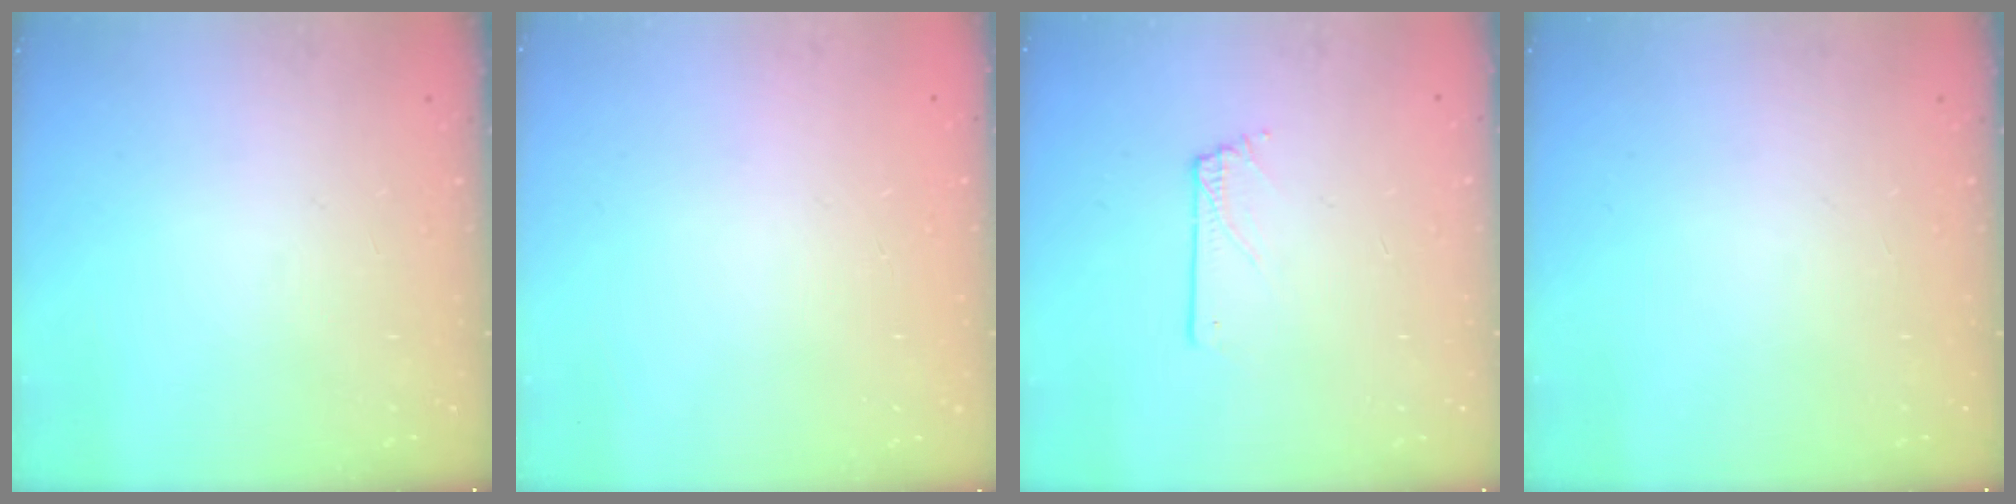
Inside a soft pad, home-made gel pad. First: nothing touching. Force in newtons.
{"total": 0.0}
{"total": 0.7, "press": 0.7, "slide": 0.1}
{"total": 0.0}